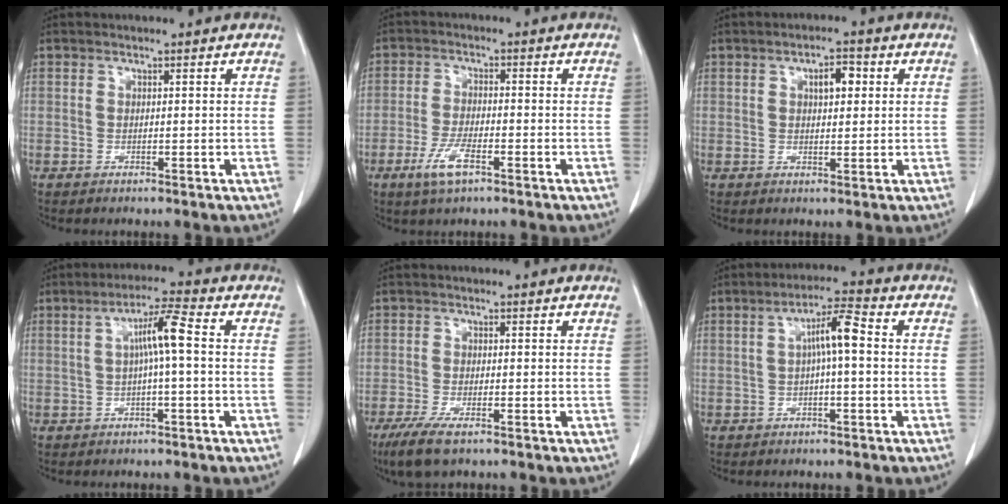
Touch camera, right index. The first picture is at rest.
{"total": 5.3, "force": [-2.9, 1.4, 4.2], "torque": [-0.093, -0.006, -0.051]}
{"total": 3.7, "force": [1.2, 1.5, 3.1], "torque": [-0.050, 0.006, 0.016]}
{"total": 5.7, "force": [0.4, 0.0, 5.6], "torque": [-0.101, 0.016, 0.008]}
{"total": 5.7, "force": [-3.6, 1.0, 4.3], "torque": [-0.085, -0.017, -0.058]}
{"total": 5.5, "force": [0.3, 0.6, 5.4], "torque": [-0.093, 0.017, 0.004]}